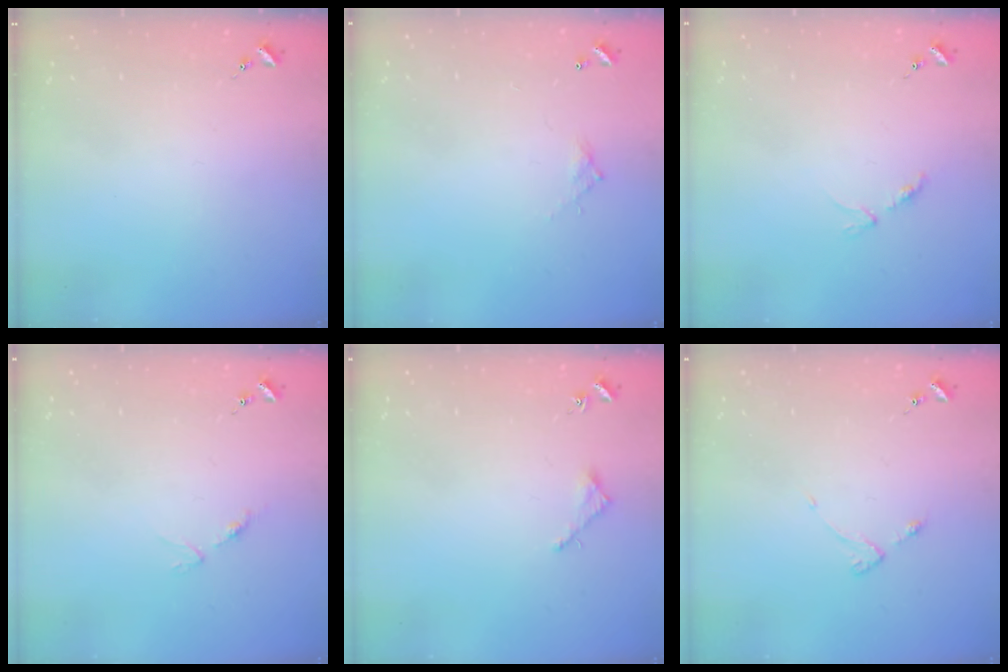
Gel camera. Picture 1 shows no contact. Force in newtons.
{"total": 4.9, "press": 4.9, "slide": 0.3}
{"total": 4.2, "press": 4.2, "slide": 0.6}
{"total": 3.0, "press": 2.9, "slide": 0.4}
{"total": 2.0, "press": 2.0, "slide": 0.1}
{"total": 3.4, "press": 3.3, "slide": 0.5}